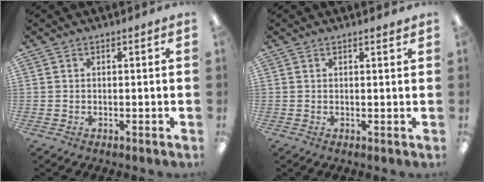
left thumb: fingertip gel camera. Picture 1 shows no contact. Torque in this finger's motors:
{"motor_torque": [-0.13, -0.10, -0.12, -0.14, 0.00]}